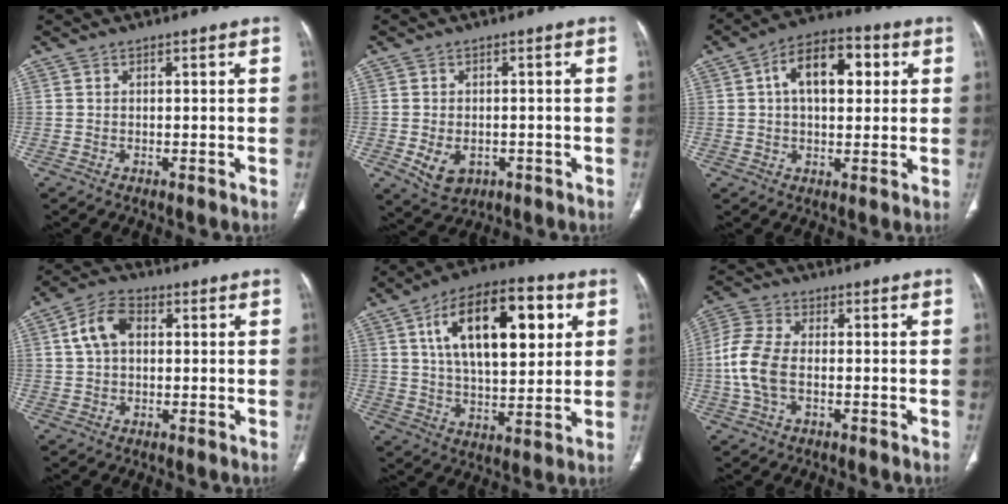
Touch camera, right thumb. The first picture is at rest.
{"total": 5.9, "force": [-1.8, 4.4, 3.6], "torque": [-0.055, 0.007, -0.014]}
{"total": 12.7, "force": [3.1, 7.2, 10.0], "torque": [-0.139, 0.020, 0.044]}
{"total": 7.5, "force": [1.5, 4.9, 5.4], "torque": [-0.102, 0.018, 0.023]}
{"total": 21.7, "force": [7.0, 10.3, 17.7], "torque": [-0.258, -0.006, 0.110]}
{"total": 9.2, "force": [-1.2, 5.4, 7.4], "torque": [-0.172, 0.017, -0.028]}